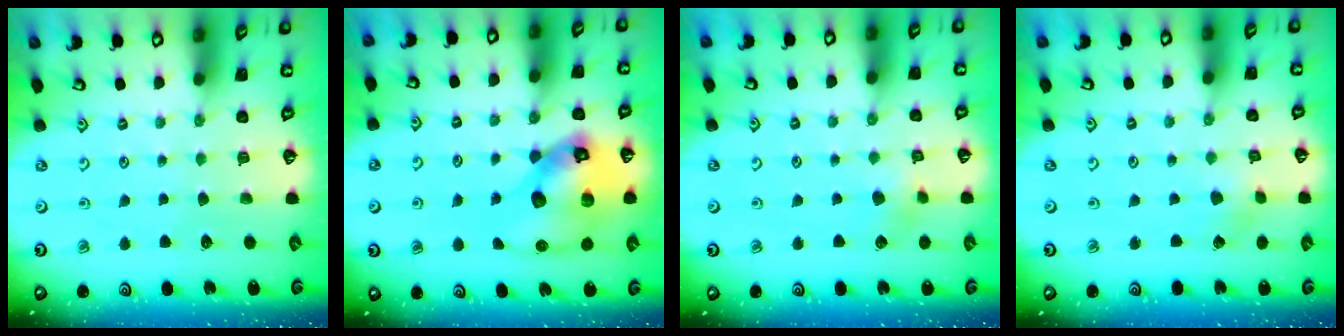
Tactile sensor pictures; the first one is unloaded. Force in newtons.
{"total": 18.0, "press": 17.8, "slide": 2.4}
{"total": 3.9, "press": 3.8, "slide": 0.8}
{"total": 2.1, "press": 2.1, "slide": 0.2}